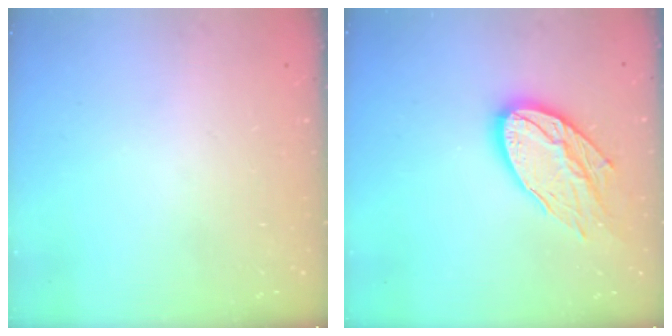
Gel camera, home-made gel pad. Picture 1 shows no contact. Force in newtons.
{"total": 15.8, "press": 15.7, "slide": 1.2}